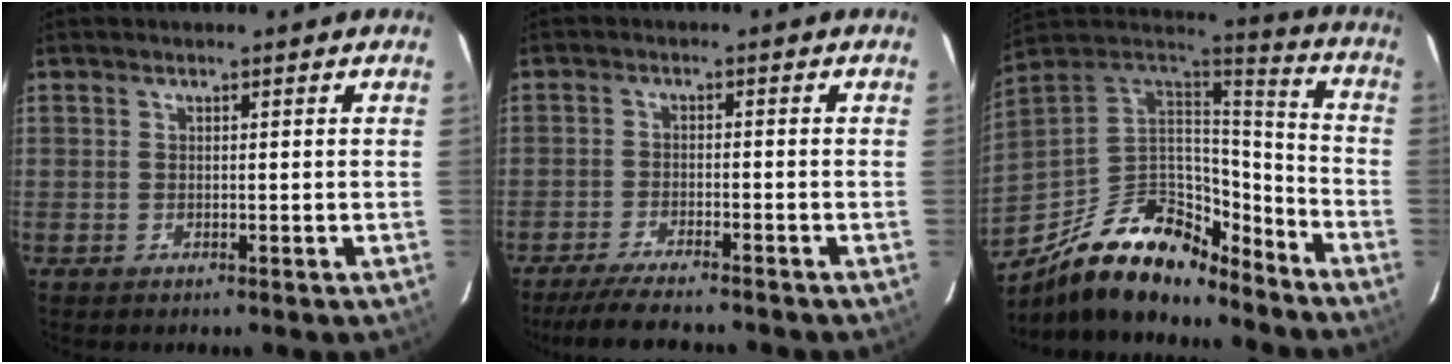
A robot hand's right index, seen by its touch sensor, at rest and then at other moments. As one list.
[{"total": 9.4, "force": [-8.4, 1.1, 4.2], "torque": [-0.099, -0.018, -0.136]}, {"total": 22.5, "force": [-16.1, 9.4, 12.6], "torque": [-0.248, 0.008, -0.266]}]